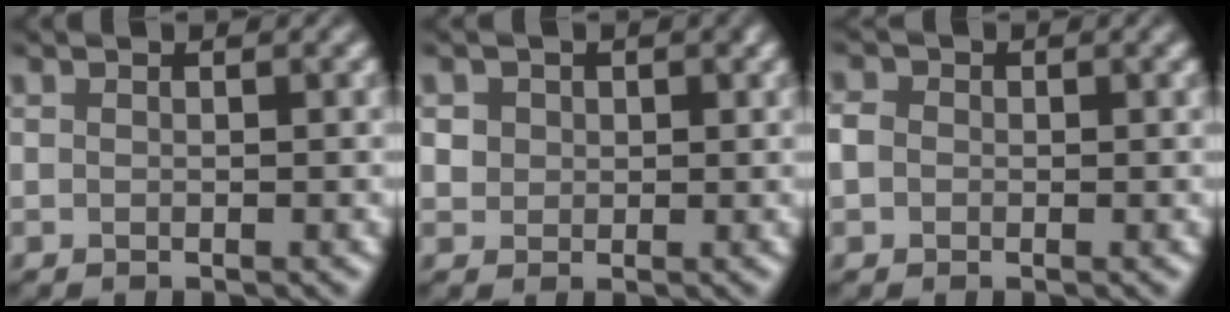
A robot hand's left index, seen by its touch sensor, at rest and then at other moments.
{"total": 1.3, "force": [0.0, 1.3, 0.3], "torque": [-0.006, -0.002, 0.014]}
{"total": 1.4, "force": [-0.7, 1.2, 0.4], "torque": [-0.009, 0.007, -0.010]}